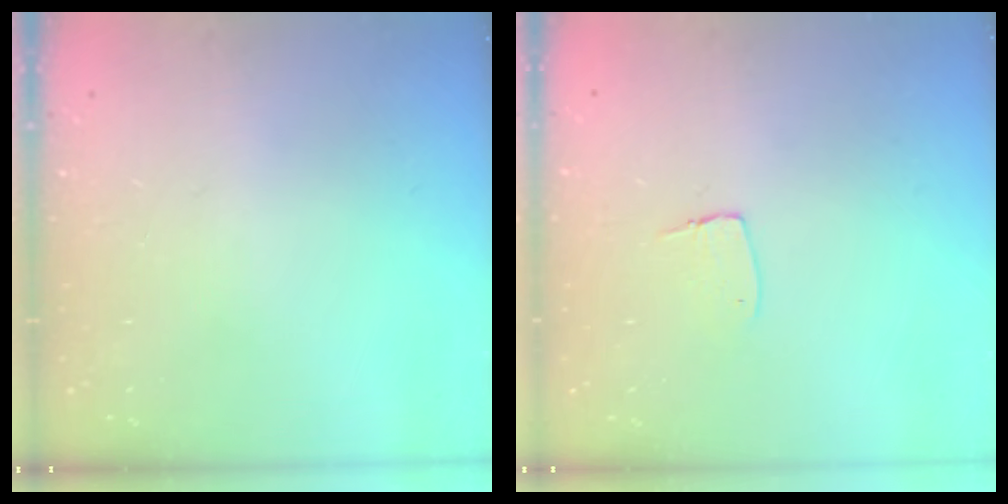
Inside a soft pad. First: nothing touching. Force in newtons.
{"total": 5.6, "press": 5.5, "slide": 0.4}